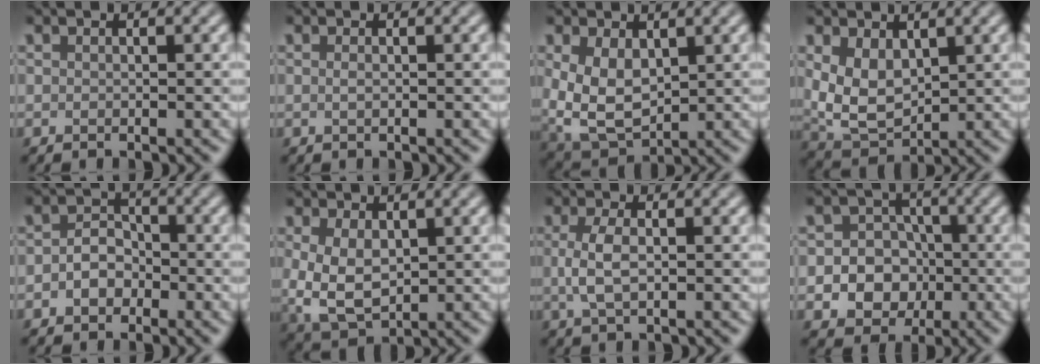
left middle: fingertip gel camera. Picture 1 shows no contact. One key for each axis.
{"total": 0.5, "fx": 0.0, "fy": 0.2, "fz": 0.5, "tx": -0.010, "ty": 0.002, "tz": 0.001}
{"total": 5.9, "fx": 0.8, "fy": 3.8, "fz": 4.4, "tx": -0.108, "ty": -0.008, "tz": 0.022}
{"total": 4.8, "fx": 1.2, "fy": 3.0, "fz": 3.5, "tx": -0.082, "ty": -0.003, "tz": 0.030}
{"total": 2.7, "fx": -0.9, "fy": 2.1, "fz": 1.4, "tx": -0.023, "ty": 0.002, "tz": -0.022}
{"total": 4.8, "fx": 0.3, "fy": 3.0, "fz": 3.8, "tx": -0.092, "ty": -0.007, "tz": 0.013}
{"total": 2.6, "fx": 0.1, "fy": 1.0, "fz": 2.4, "tx": -0.057, "ty": -0.001, "tz": 0.001}
{"total": 6.8, "fx": -1.4, "fy": 6.1, "fz": 2.5, "tx": -0.022, "ty": 0.012, "tz": -0.045}